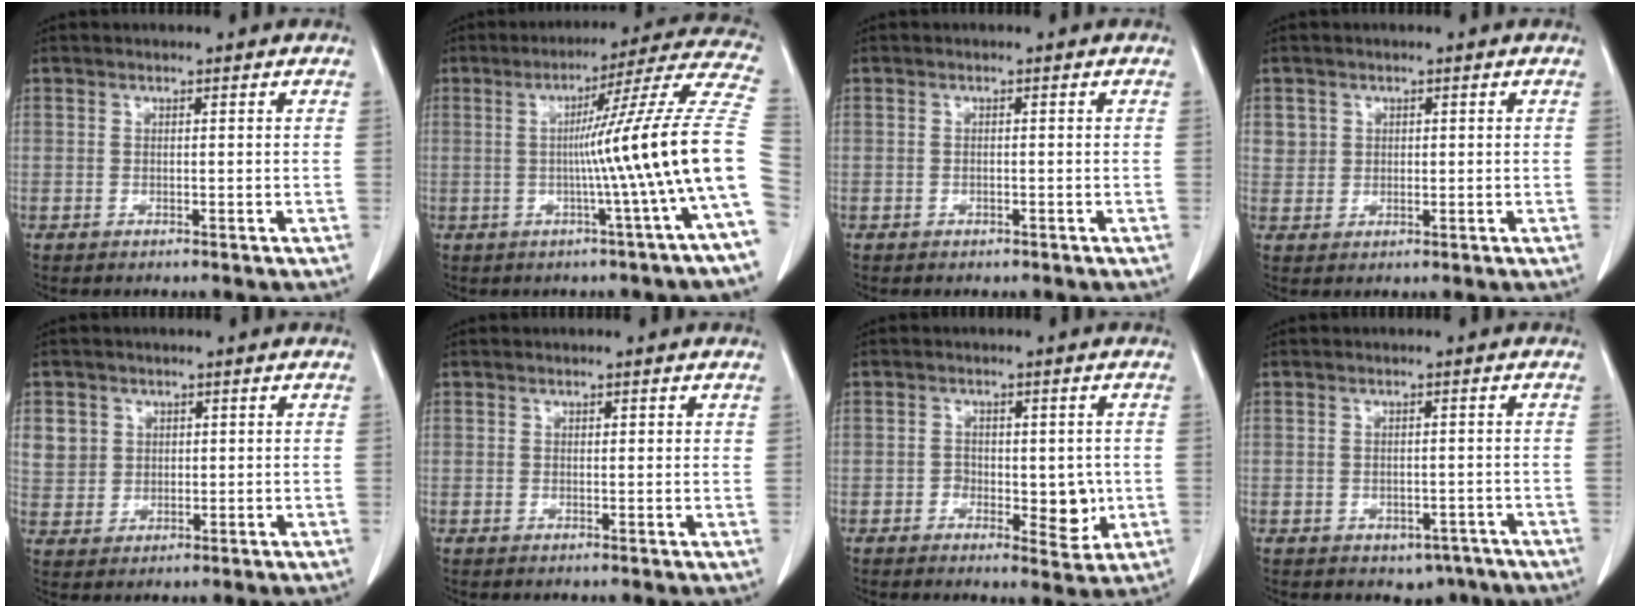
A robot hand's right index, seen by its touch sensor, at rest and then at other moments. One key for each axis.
{"total": 17.0, "fx": -2.5, "fy": -3.5, "fz": 16.5, "tx": -0.211, "ty": 0.004, "tz": -0.045}
{"total": 0.6, "fx": -0.4, "fy": 0.4, "fz": 0.1, "tx": -0.006, "ty": 0.002, "tz": -0.005}
{"total": 2.8, "fx": 1.1, "fy": 2.6, "fz": 0.4, "tx": 0.004, "ty": 0.000, "tz": 0.020}
{"total": 5.5, "fx": 1.9, "fy": 5.1, "fz": 1.1, "tx": -0.021, "ty": 0.007, "tz": 0.046}
{"total": 0.9, "fx": 0.5, "fy": 0.4, "fz": 0.6, "tx": -0.006, "ty": 0.000, "tz": 0.005}
{"total": 5.9, "fx": -1.1, "fy": 3.4, "fz": 4.7, "tx": -0.050, "ty": -0.002, "tz": -0.009}
{"total": 3.5, "fx": -2.2, "fy": 2.5, "fz": 1.2, "tx": -0.007, "ty": 0.007, "tz": -0.020}